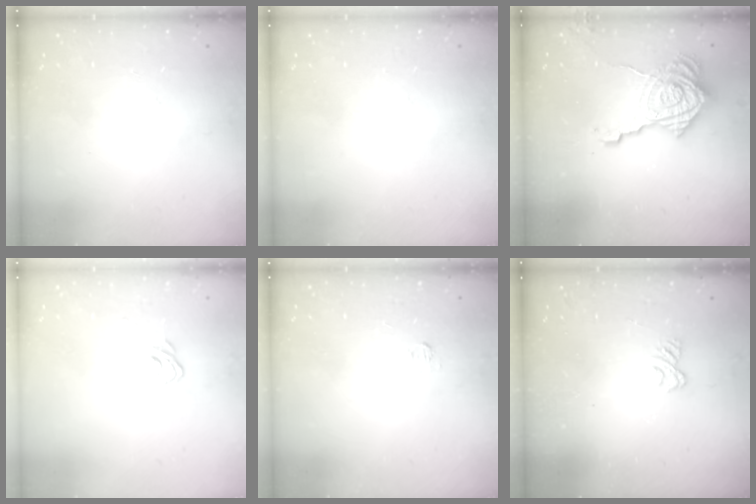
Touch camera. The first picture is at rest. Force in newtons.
{"total": 0.0}
{"total": 20.6, "press": 20.5, "slide": 1.8}
{"total": 3.1, "press": 2.9, "slide": 1.3}
{"total": 3.3, "press": 3.3, "slide": 0.5}
{"total": 2.6, "press": 2.2, "slide": 1.3}